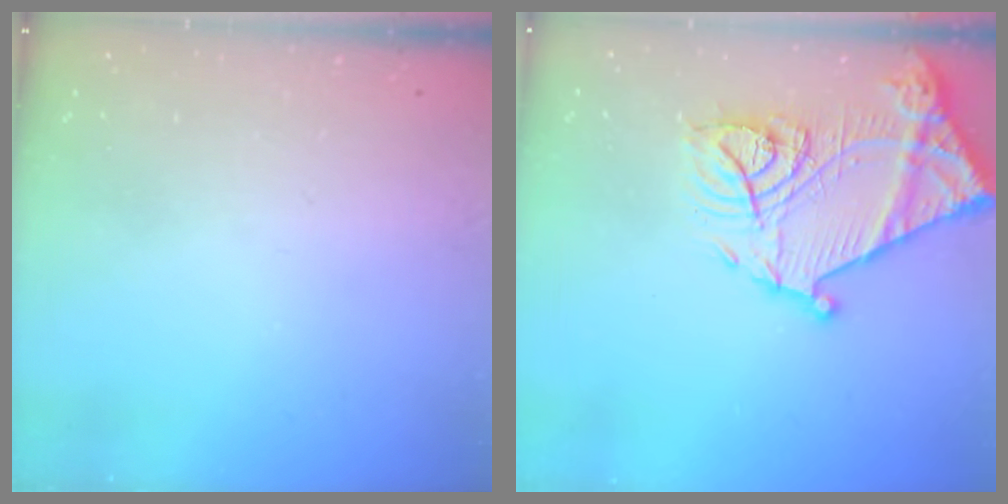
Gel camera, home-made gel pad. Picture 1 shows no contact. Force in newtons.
{"total": 20.6, "press": 20.5, "slide": 1.8}